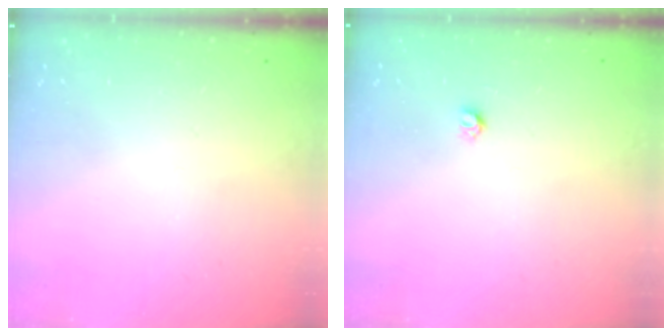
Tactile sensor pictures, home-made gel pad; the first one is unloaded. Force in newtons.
{"total": 3.2, "press": 3.2, "slide": 0.3}